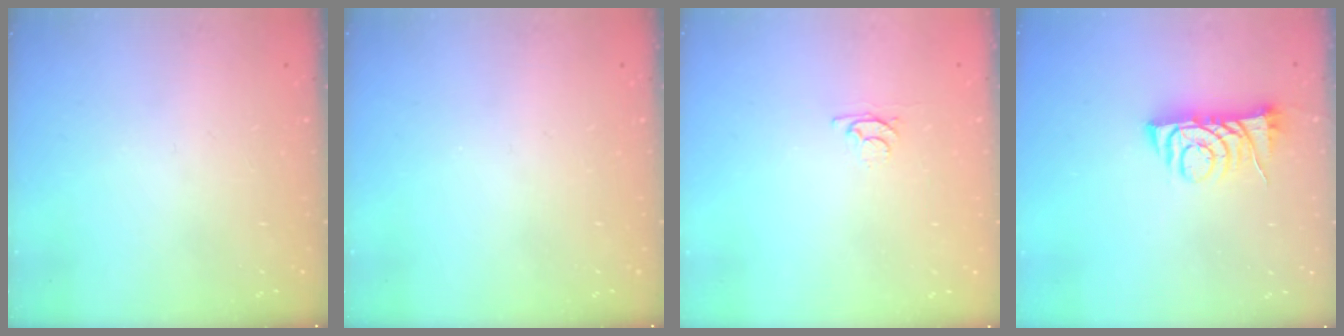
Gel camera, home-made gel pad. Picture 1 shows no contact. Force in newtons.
{"total": 0.0}
{"total": 3.1, "press": 3.0, "slide": 0.4}
{"total": 7.1, "press": 7.0, "slide": 0.9}